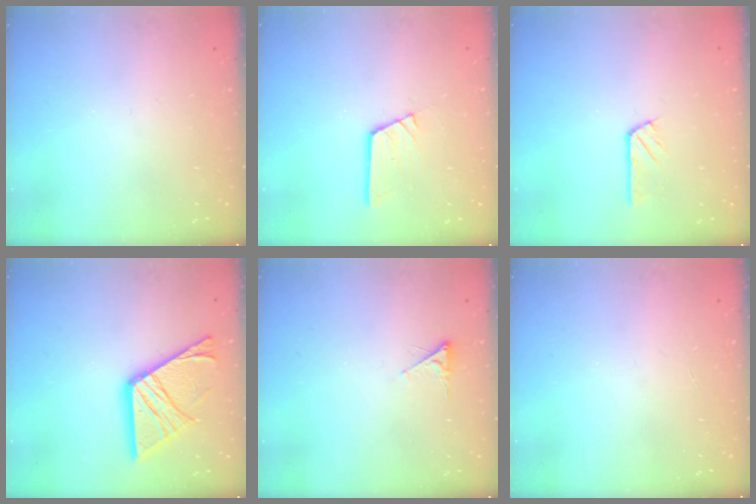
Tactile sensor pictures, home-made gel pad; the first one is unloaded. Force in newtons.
{"total": 4.3, "press": 4.3, "slide": 0.5}
{"total": 3.0, "press": 3.0, "slide": 0.2}
{"total": 17.2, "press": 17.1, "slide": 1.7}
{"total": 1.8, "press": 1.7, "slide": 0.3}
{"total": 0.0}